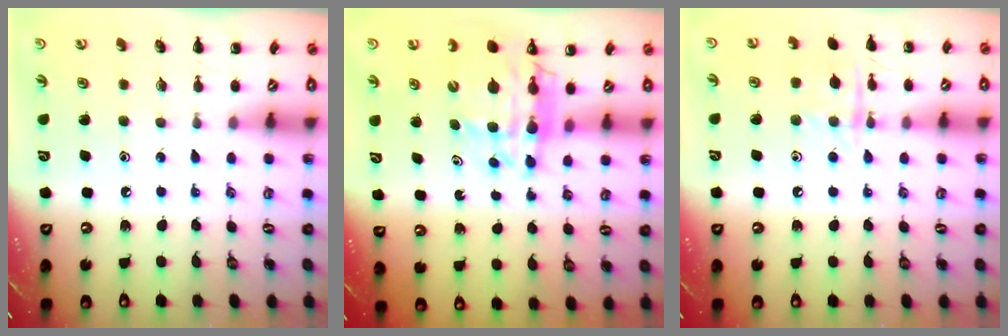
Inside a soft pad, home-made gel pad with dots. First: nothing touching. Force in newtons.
{"total": 13.1, "press": 12.5, "slide": 3.7}
{"total": 8.8, "press": 8.8, "slide": 0.6}